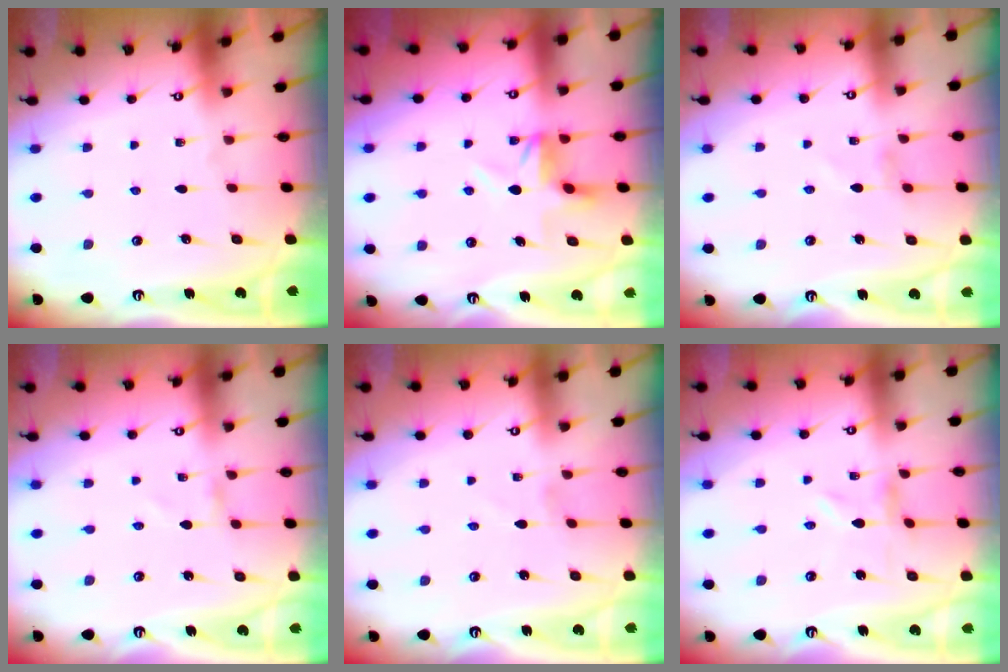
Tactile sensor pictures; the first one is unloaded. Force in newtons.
{"total": 5.1, "press": 5.1, "slide": 0.2}
{"total": 1.1, "press": 1.0, "slide": 0.4}
{"total": 0.0}
{"total": 1.3, "press": 1.3, "slide": 0.1}
{"total": 0.0}